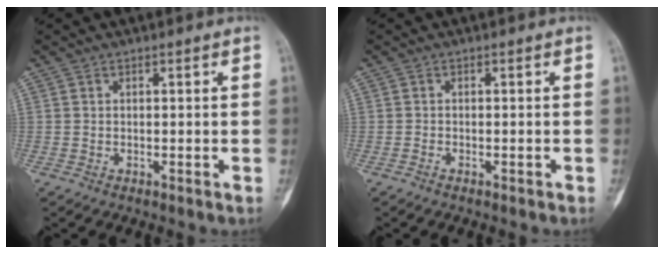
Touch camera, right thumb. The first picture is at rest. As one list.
[{"total": 0.6, "force": [-0.5, 0.3, 0.3], "torque": [-0.008, 0.002, -0.007]}]